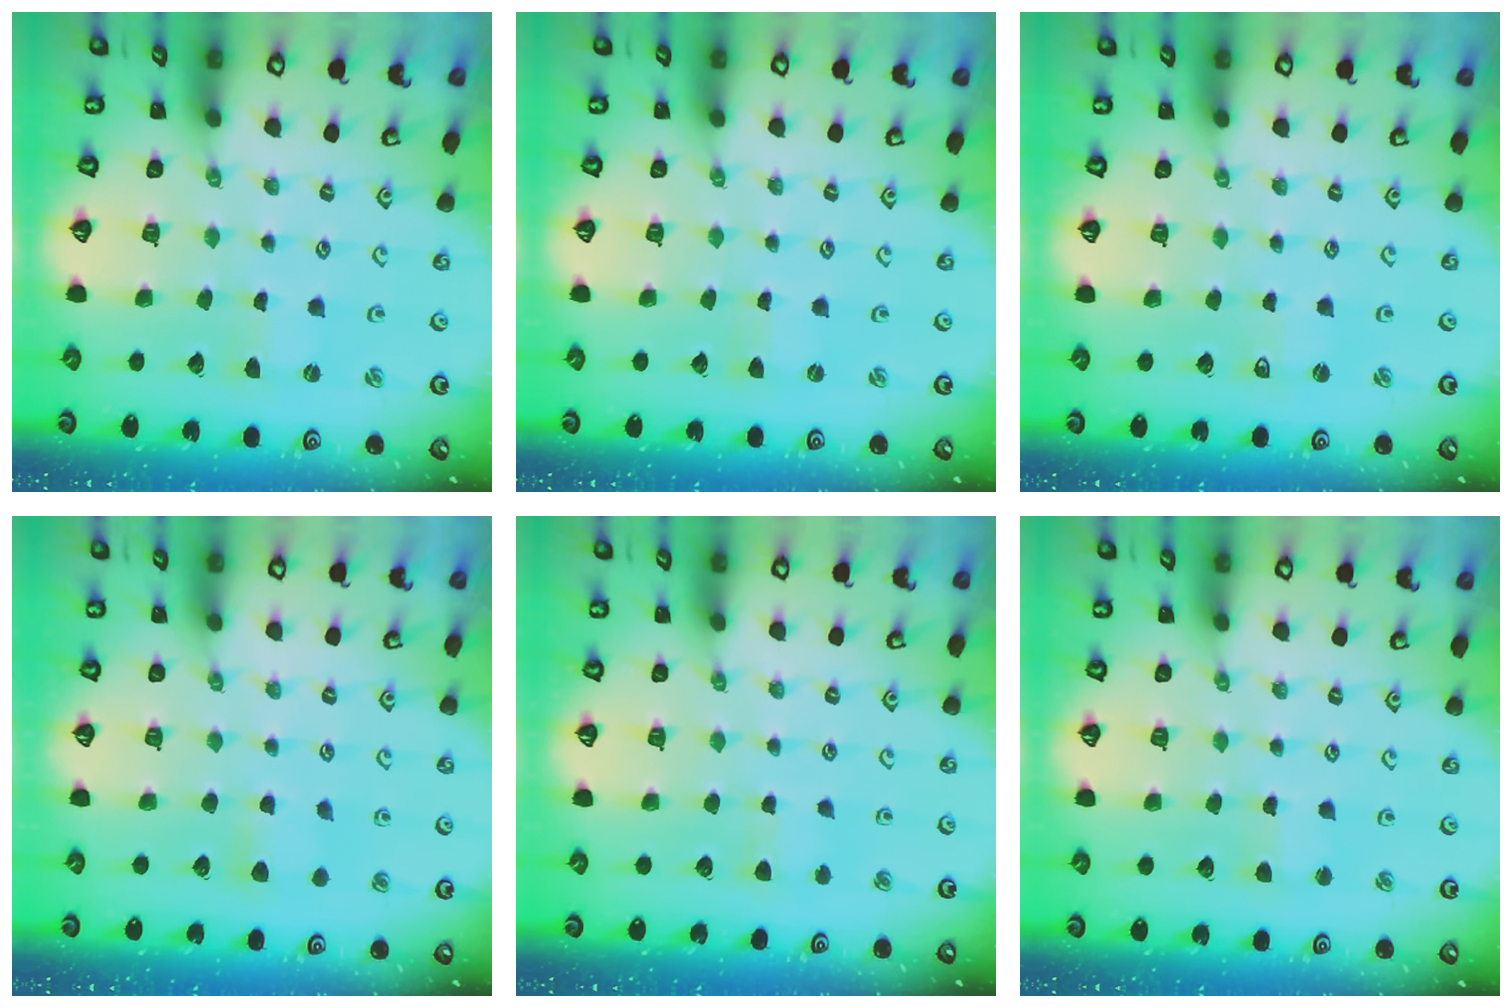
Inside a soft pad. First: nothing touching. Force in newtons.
{"total": 0.0}
{"total": 1.7, "press": 1.7, "slide": 0.3}
{"total": 5.0, "press": 4.9, "slide": 0.9}
{"total": 2.8, "press": 2.8, "slide": 0.5}
{"total": 2.7, "press": 2.7, "slide": 0.3}